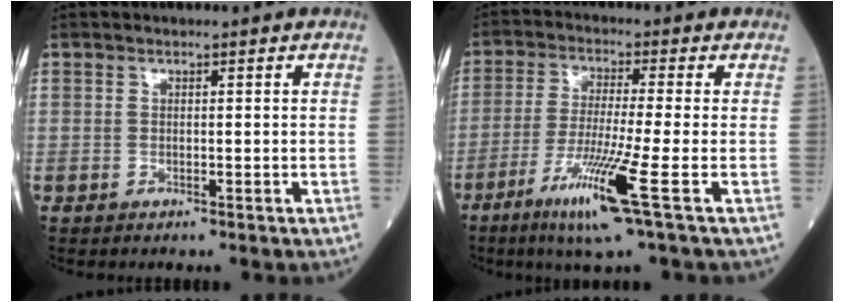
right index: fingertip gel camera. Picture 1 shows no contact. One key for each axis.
{"total": 10.2, "fx": -4.7, "fy": -1.3, "fz": 8.9, "tx": -0.174, "ty": -0.032, "tz": -0.093}